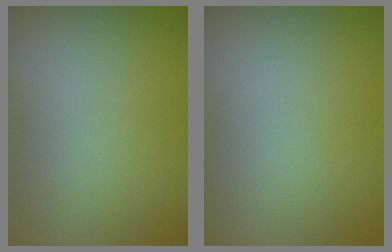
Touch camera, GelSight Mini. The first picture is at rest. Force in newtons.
{"total": 0.0}